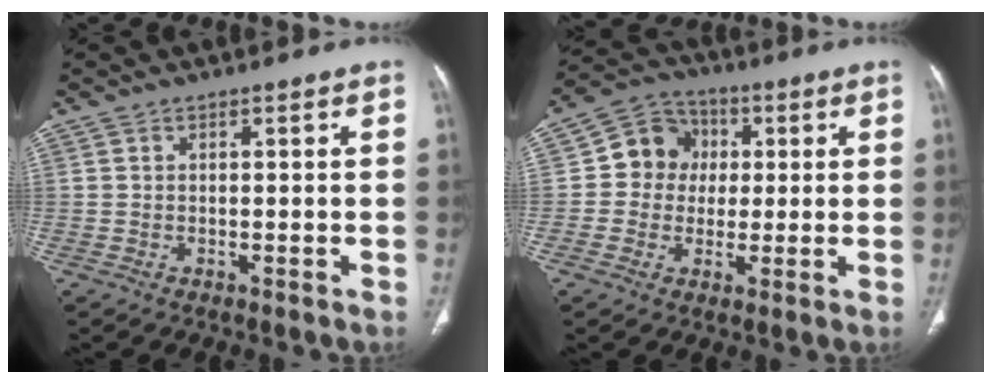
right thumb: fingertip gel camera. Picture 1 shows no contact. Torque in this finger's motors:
{"motor_torque": [-0.51, 0.54, 0.10, -0.35, 0.00]}